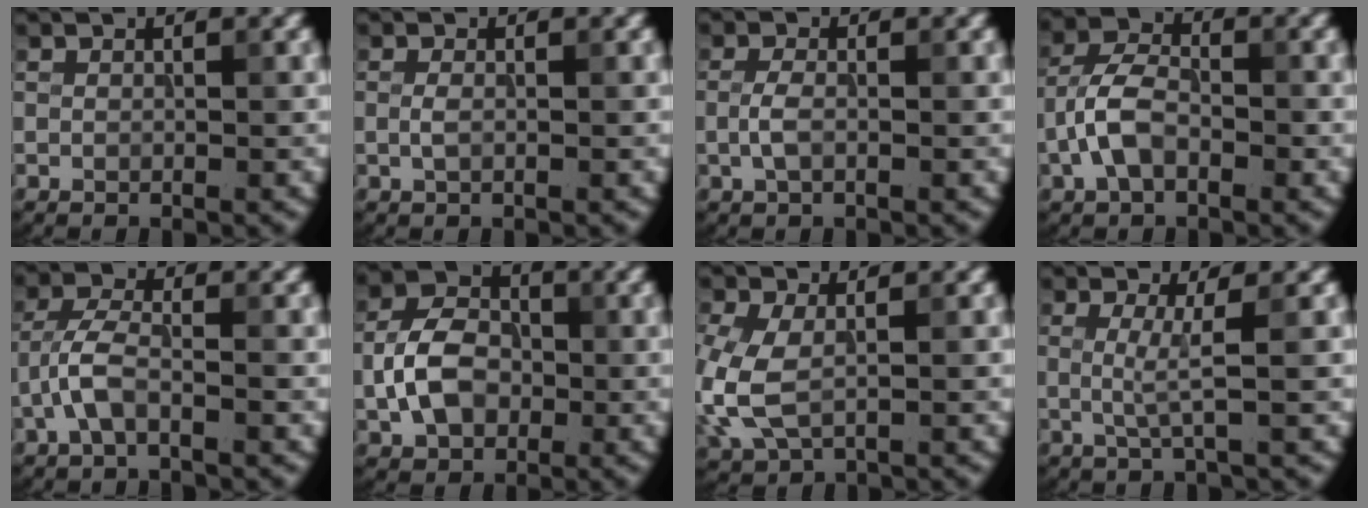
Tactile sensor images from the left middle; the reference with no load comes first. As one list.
[{"total": 0.9, "force": [-0.1, 0.4, 0.8], "torque": [-0.022, -0.002, -0.004]}, {"total": 1.7, "force": [-0.4, 0.7, 1.5], "torque": [-0.036, 0.001, -0.012]}, {"total": 4.4, "force": [-1.6, 2.5, 3.2], "torque": [-0.066, 0.010, -0.039]}, {"total": 3.3, "force": [-1.5, 1.2, 2.6], "torque": [-0.058, 0.010, -0.039]}, {"total": 5.5, "force": [-1.0, 4.0, 3.7], "torque": [-0.070, 0.006, -0.022]}, {"total": 5.3, "force": [-0.6, 3.3, 4.1], "torque": [-0.121, -0.008, -0.011]}, {"total": 2.5, "force": [0.1, 0.5, 2.4], "torque": [-0.050, -0.004, -0.001]}]